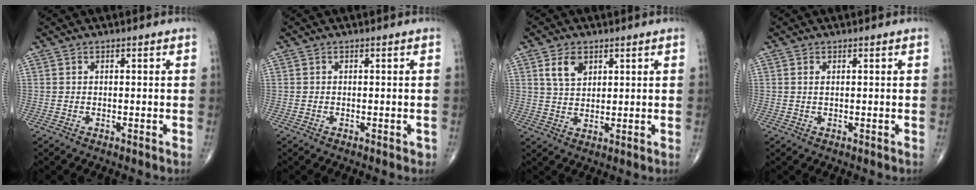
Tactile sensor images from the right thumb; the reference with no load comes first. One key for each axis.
{"total": 0.6, "fx": -0.3, "fy": 0.4, "fz": 0.3, "tx": 0.001, "ty": 0.002, "tz": -0.006}
{"total": 5.2, "fx": 2.4, "fy": 3.3, "fz": 3.3, "tx": -0.048, "ty": -0.013, "tz": 0.048}
{"total": 0.8, "fx": 0.2, "fy": 0.3, "fz": 0.7, "tx": -0.016, "ty": 0.004, "tz": 0.006}